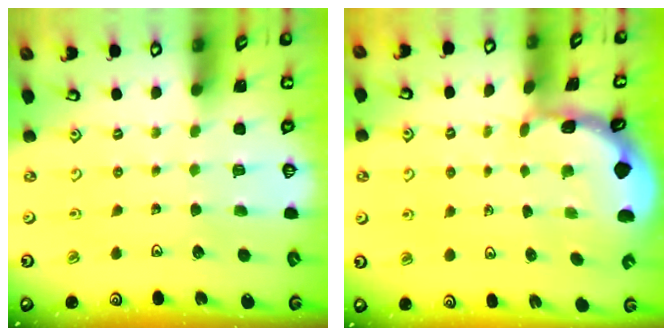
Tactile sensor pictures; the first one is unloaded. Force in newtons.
{"total": 1.5, "press": 1.5, "slide": 0.1}